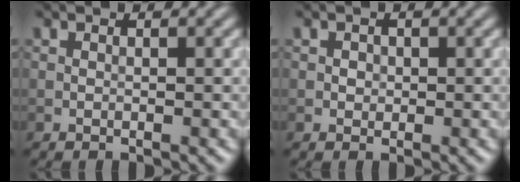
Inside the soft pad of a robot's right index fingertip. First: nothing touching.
{"total": 0.8, "force": [0.1, 0.7, 0.3], "torque": [-0.002, -0.002, 0.000]}